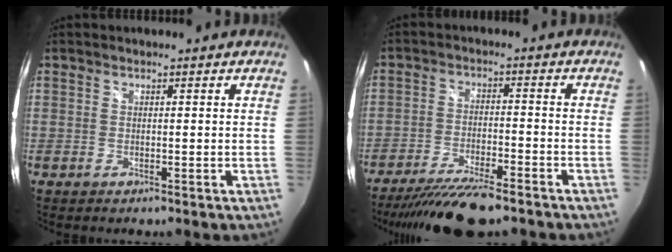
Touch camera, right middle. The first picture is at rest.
{"total": 12.6, "force": [-10.4, 2.3, 6.7], "torque": [-0.142, -0.025, -0.175]}